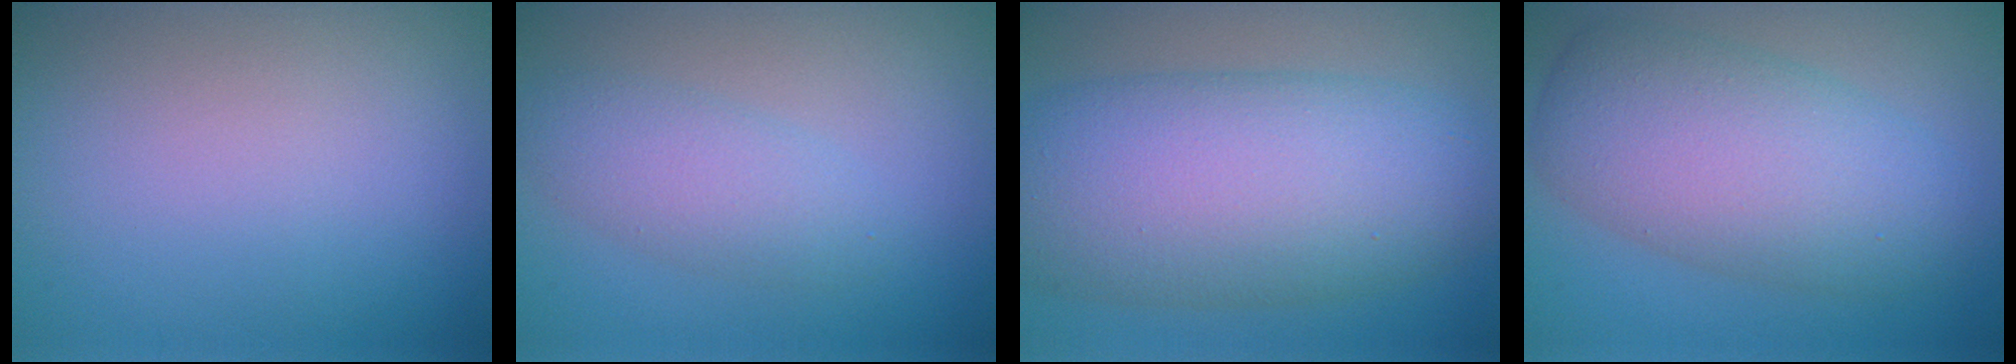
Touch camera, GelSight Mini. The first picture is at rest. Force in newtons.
{"total": 3.2, "press": 3.2, "slide": 0.1}
{"total": 12.1, "press": 12.1, "slide": 0.1}
{"total": 8.3, "press": 8.3, "slide": 0.3}